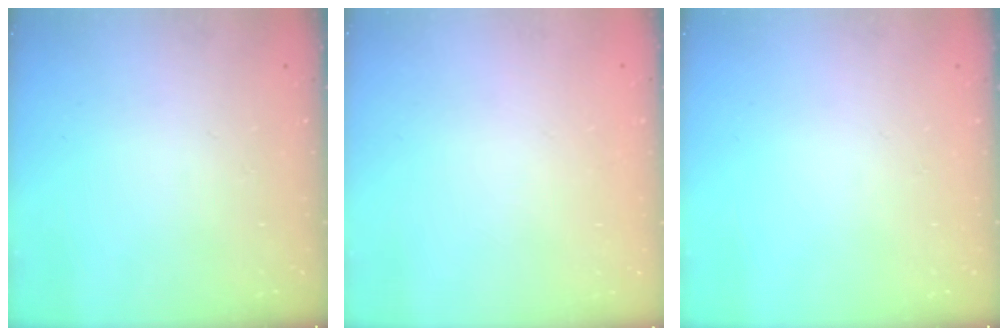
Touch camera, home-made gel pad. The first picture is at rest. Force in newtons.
{"total": 2.1, "press": 2.1, "slide": 0.1}
{"total": 0.0}